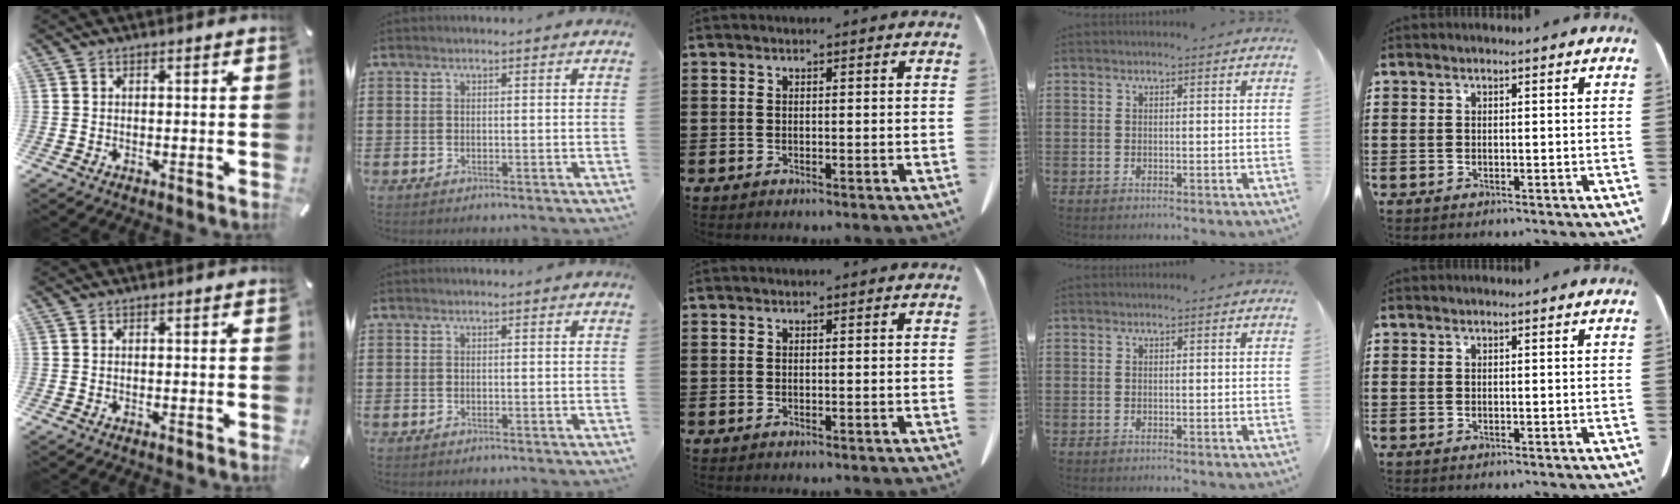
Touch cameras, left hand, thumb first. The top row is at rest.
{}